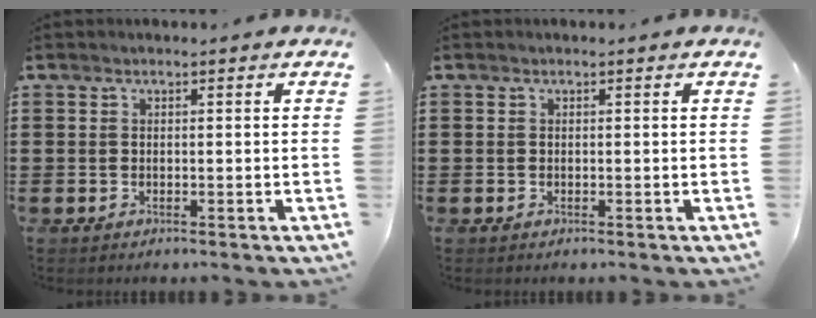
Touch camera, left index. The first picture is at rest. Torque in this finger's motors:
{"motor_torque": [0.00, -0.02, 0.02, -0.01]}